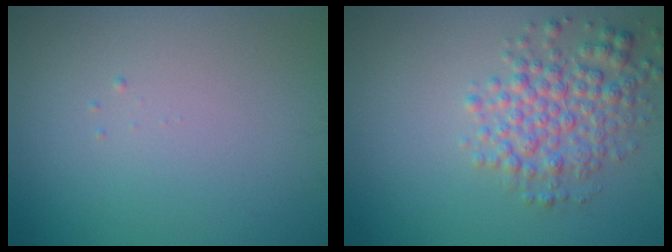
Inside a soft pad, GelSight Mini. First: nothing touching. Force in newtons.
{"total": 4.2, "press": 4.2, "slide": 0.1}